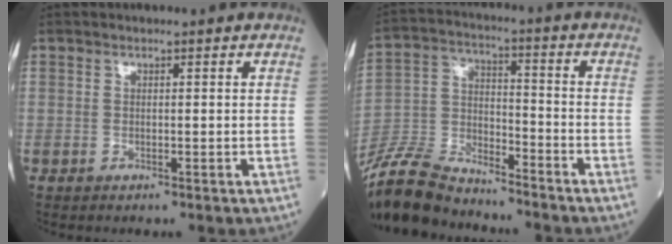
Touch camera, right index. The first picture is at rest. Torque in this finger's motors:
{"motor_torque": [0.23, -0.32, -0.09, -0.22]}